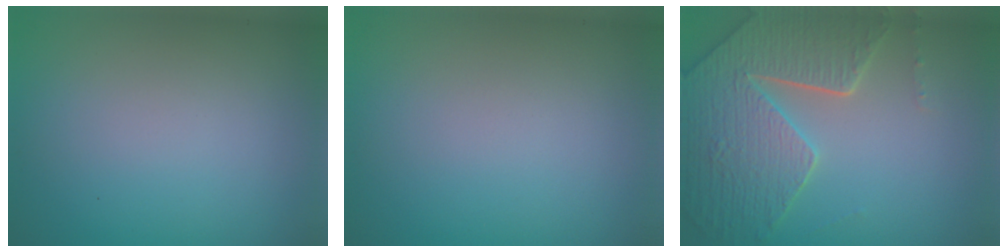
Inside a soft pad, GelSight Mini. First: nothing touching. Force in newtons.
{"total": 0.0}
{"total": 7.6, "press": 5.7, "slide": 5.1}